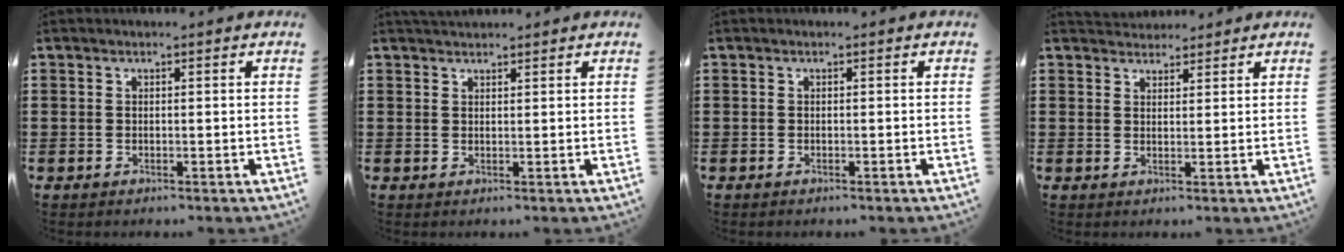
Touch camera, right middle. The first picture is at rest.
{"total": 1.5, "force": [1.4, 0.5, 0.1], "torque": [-0.006, 0.003, 0.028]}
{"total": 0.0}
{"total": 2.6, "force": [2.5, 0.9, -0.1], "torque": [-0.005, 0.001, 0.048]}